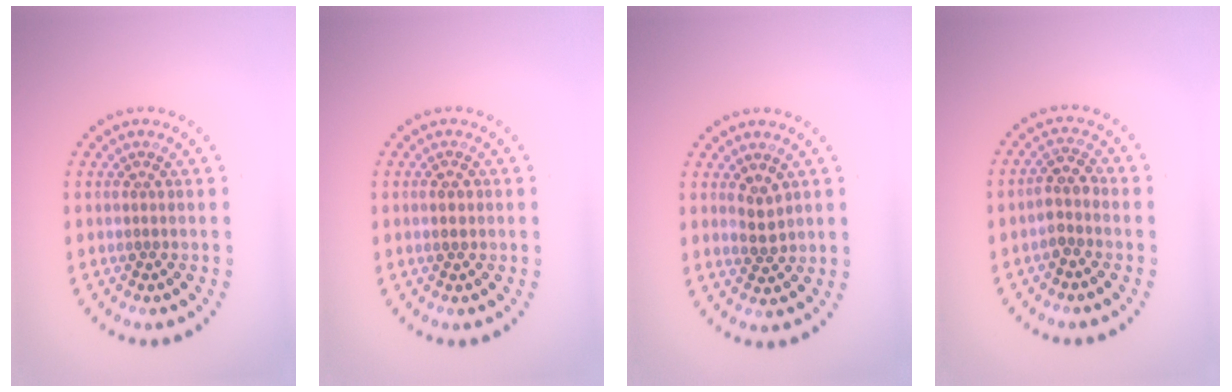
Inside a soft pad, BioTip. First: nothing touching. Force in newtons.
{"total": 1.4, "press": 1.4, "slide": 0.1}
{"total": 1.8, "press": 1.8, "slide": 0.6}
{"total": 2.0, "press": 1.7, "slide": 1.1}